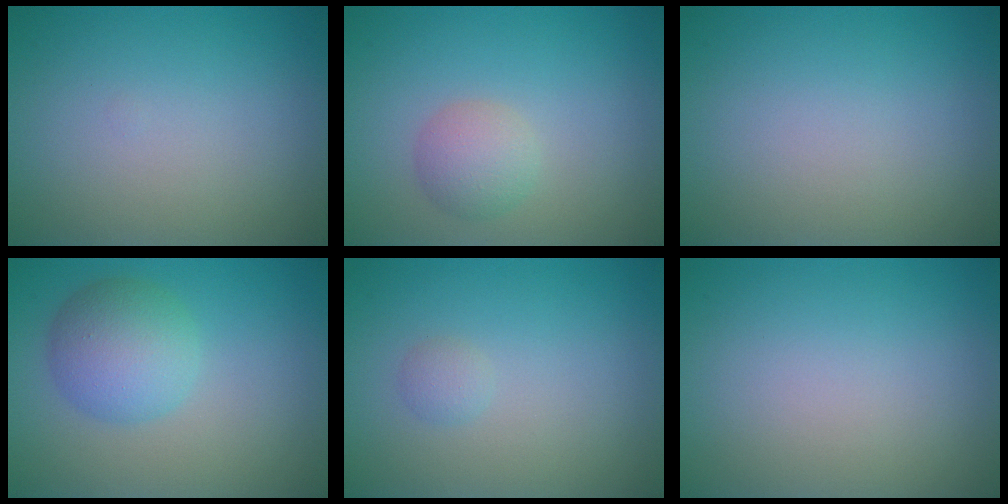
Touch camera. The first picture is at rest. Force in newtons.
{"total": 2.3, "press": 2.3, "slide": 0.0}
{"total": 0.0}
{"total": 4.7, "press": 4.7, "slide": 0.2}
{"total": 0.9, "press": 0.9, "slide": 0.0}
{"total": 0.0}